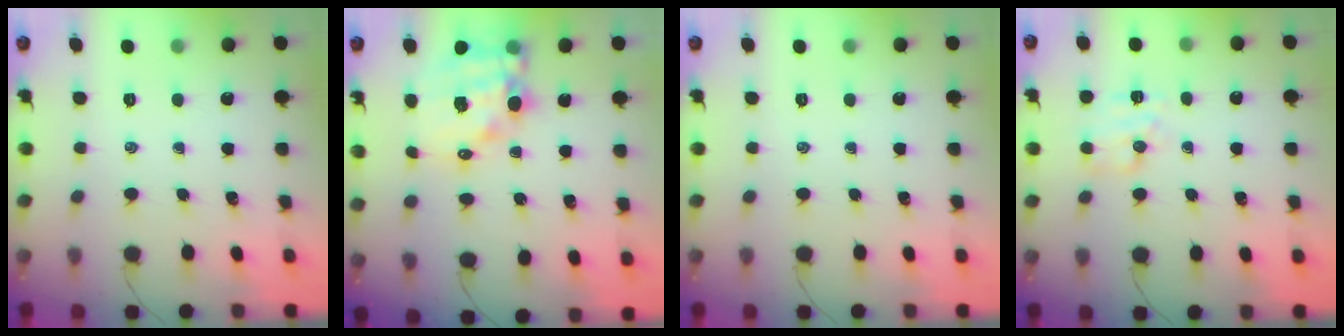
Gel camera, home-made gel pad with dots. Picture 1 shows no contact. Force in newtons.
{"total": 14.5, "press": 14.0, "slide": 3.9}
{"total": 0.0}
{"total": 6.0, "press": 5.9, "slide": 1.0}